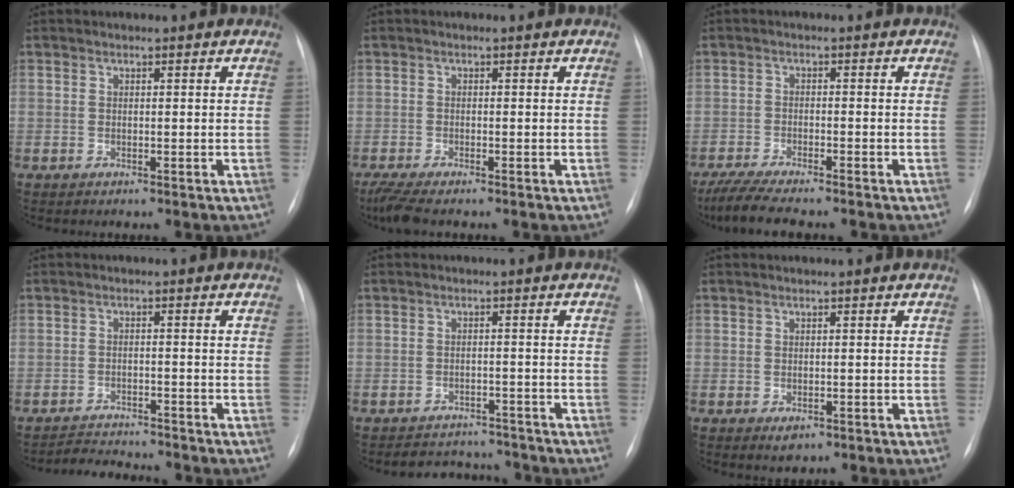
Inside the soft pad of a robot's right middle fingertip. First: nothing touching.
{"total": 4.0, "force": [-3.2, 0.4, 2.3], "torque": [-0.053, -0.014, -0.054]}
{"total": 8.0, "force": [-6.7, 0.7, 4.2], "torque": [-0.074, -0.021, -0.112]}
{"total": 4.6, "force": [-4.6, 0.1, 0.4], "torque": [-0.009, -0.011, -0.074]}
{"total": 6.6, "force": [-6.2, 2.0, 0.4], "torque": [0.000, 0.009, -0.083]}
{"total": 1.5, "force": [-0.7, 0.9, 1.0], "torque": [-0.014, -0.002, -0.002]}